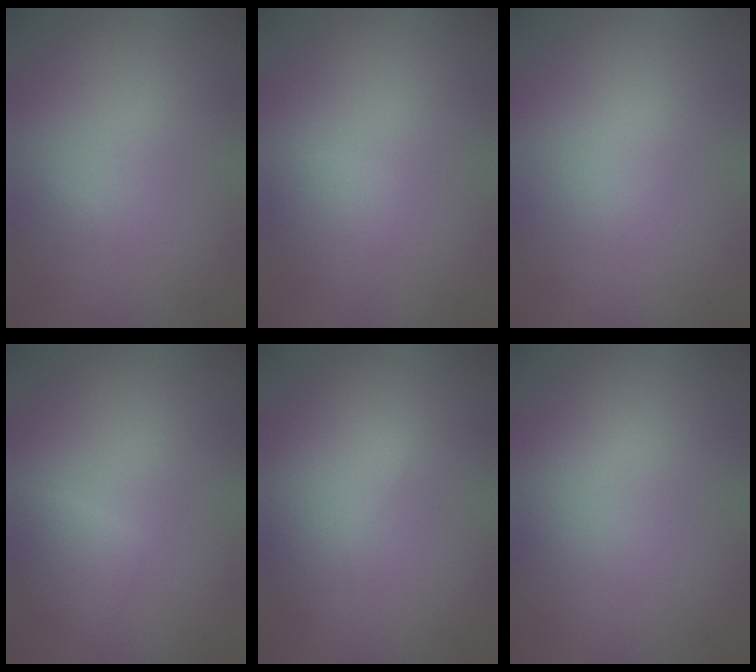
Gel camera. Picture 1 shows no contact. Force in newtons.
{"total": 1.3, "press": 1.3, "slide": 0.0}
{"total": 0.6, "press": 0.6, "slide": 0.1}
{"total": 1.7, "press": 1.7, "slide": 0.0}
{"total": 2.6, "press": 2.6, "slide": 0.1}
{"total": 0.9, "press": 0.9, "slide": 0.0}